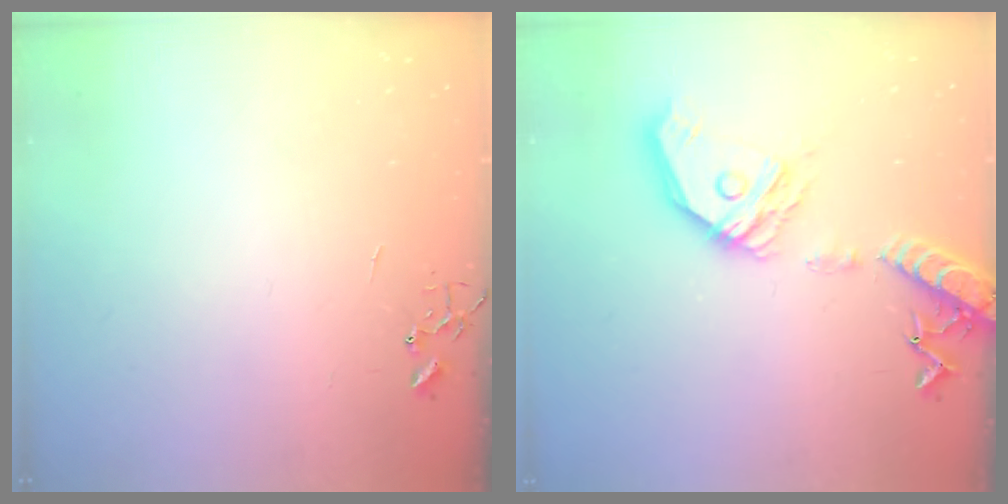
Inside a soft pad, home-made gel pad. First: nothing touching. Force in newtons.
{"total": 20.0, "press": 19.7, "slide": 3.5}